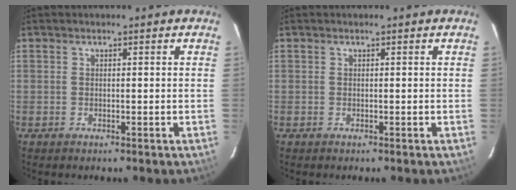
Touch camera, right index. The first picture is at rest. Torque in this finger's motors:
{"motor_torque": [-0.02, -0.02, 0.02, 0.00]}